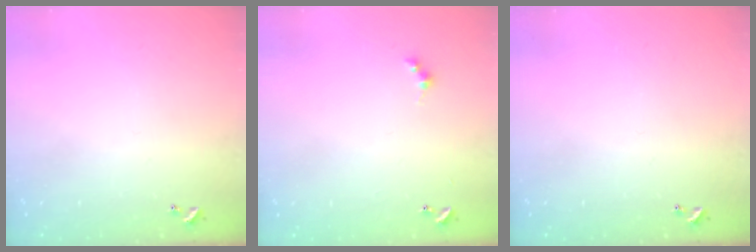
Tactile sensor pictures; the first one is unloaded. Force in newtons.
{"total": 2.6, "press": 2.6, "slide": 0.5}
{"total": 0.0}